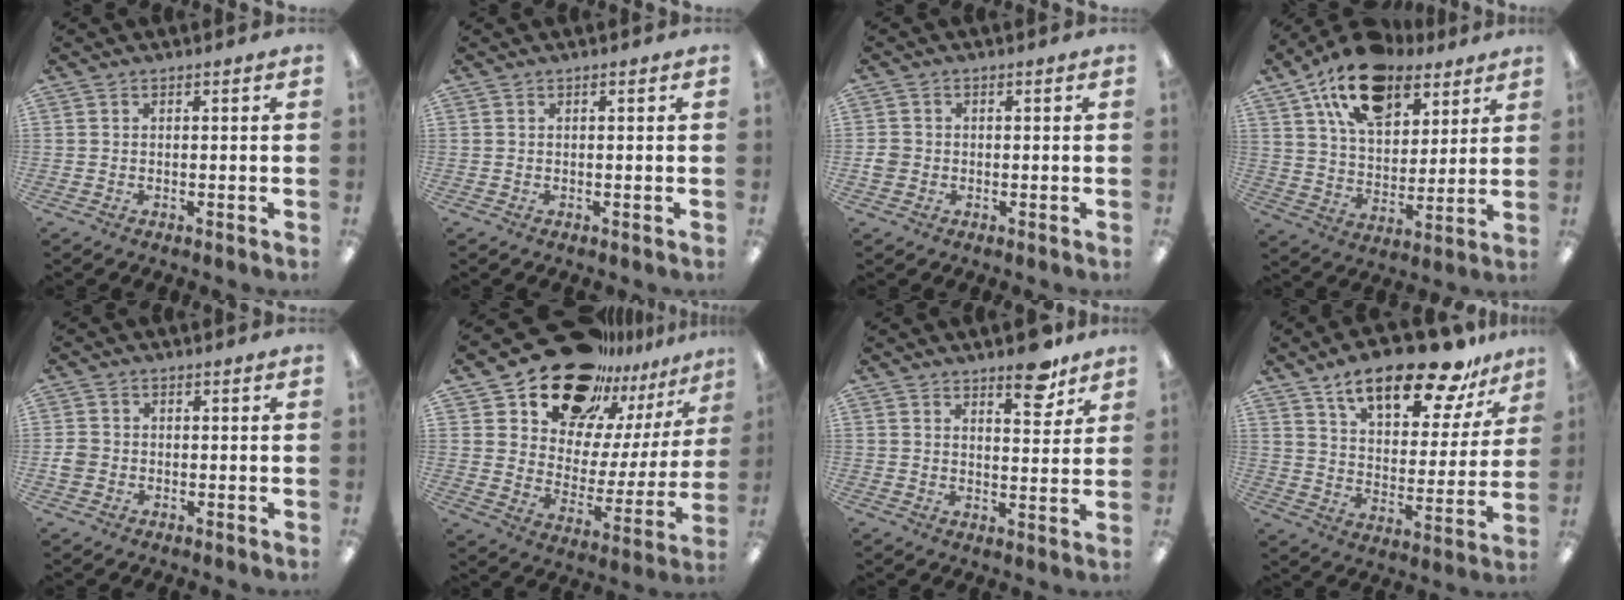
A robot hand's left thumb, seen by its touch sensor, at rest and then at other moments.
{"total": 0.0}
{"total": 2.5, "force": [-0.5, 2.3, 0.9], "torque": [-0.015, 0.005, -0.011]}
{"total": 18.6, "force": [12.0, 10.3, 9.7], "torque": [-0.167, -0.054, 0.216]}
{"total": 2.7, "force": [-0.7, 2.4, 1.1], "torque": [-0.017, 0.006, -0.014]}
{"total": 21.1, "force": [17.5, 9.9, 6.5], "torque": [-0.128, -0.120, 0.317]}
{"total": 8.3, "force": [6.2, 3.0, 4.6], "torque": [-0.041, -0.042, 0.100]}
{"total": 19.8, "force": [14.6, 6.8, 11.6], "torque": [-0.183, -0.084, 0.243]}